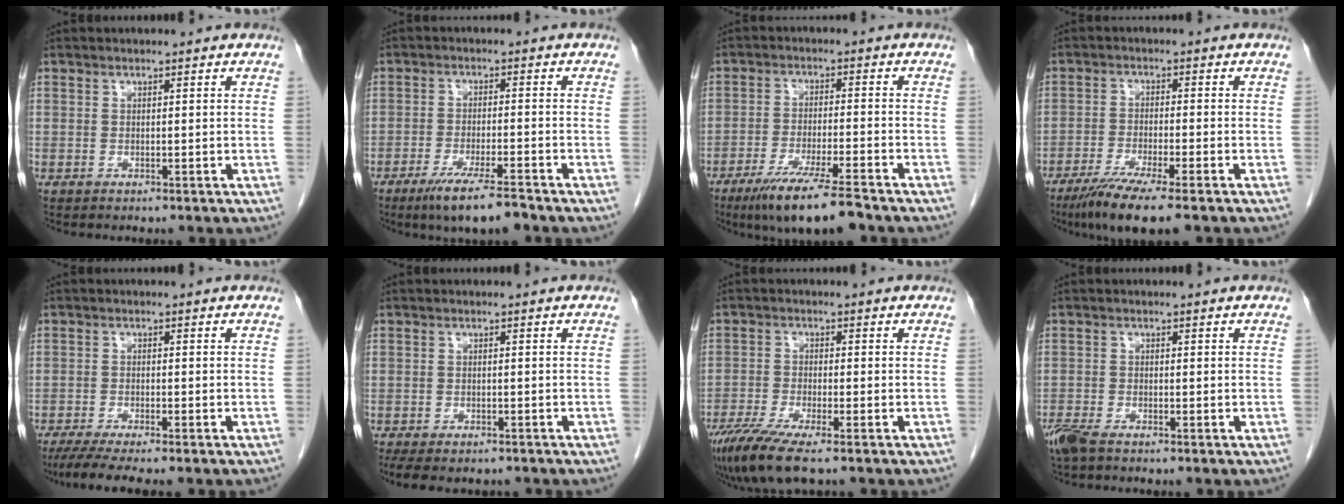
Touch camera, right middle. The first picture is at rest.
{"total": 7.7, "force": [-5.6, 0.4, 5.3], "torque": [-0.090, -0.019, -0.096]}
{"total": 9.9, "force": [-7.4, 0.3, 6.6], "torque": [-0.112, -0.027, -0.126]}
{"total": 8.4, "force": [-6.0, 0.0, 5.9], "torque": [-0.098, -0.022, -0.101]}
{"total": 7.0, "force": [-5.7, 0.2, 4.0], "torque": [-0.060, -0.017, -0.092]}
{"total": 8.3, "force": [-6.7, 3.3, 3.7], "torque": [-0.065, -0.009, -0.090]}
{"total": 8.1, "force": [-5.8, 0.9, 5.7], "torque": [-0.103, -0.021, -0.104]}
{"total": 3.8, "force": [-2.9, 1.0, 2.2], "torque": [-0.053, -0.010, -0.055]}